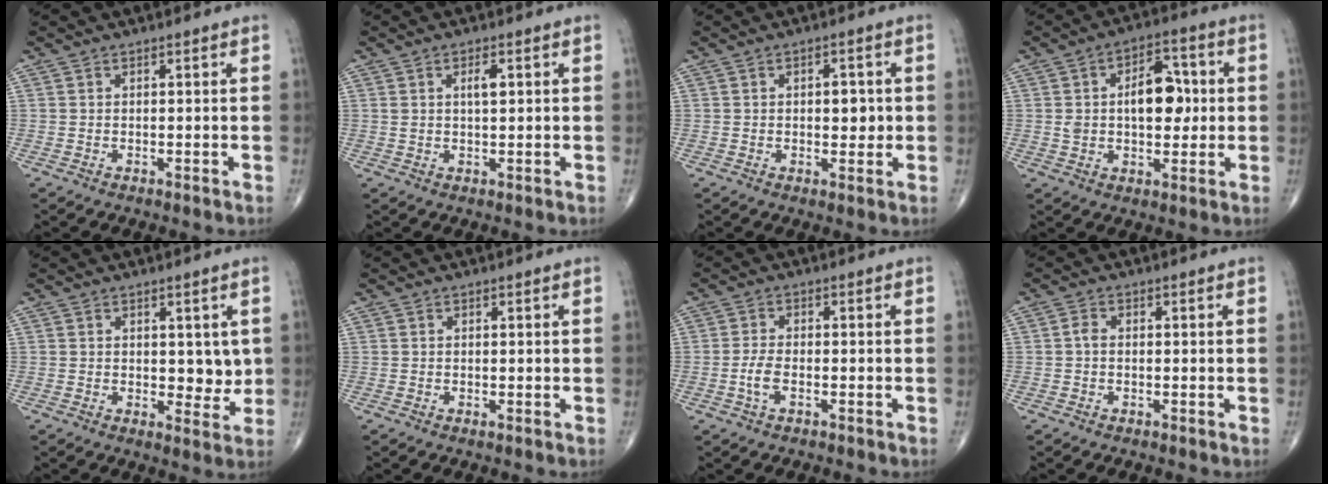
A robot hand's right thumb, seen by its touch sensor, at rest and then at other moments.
{"total": 2.8, "force": [0.9, 1.0, 2.4], "torque": [-0.041, -0.002, 0.015]}
{"total": 3.9, "force": [0.3, 2.2, 3.2], "torque": [-0.031, 0.000, 0.004]}
{"total": 11.6, "force": [1.2, 6.7, 9.4], "torque": [-0.116, 0.015, 0.019]}
{"total": 4.7, "force": [0.9, 2.8, 3.7], "torque": [-0.023, -0.013, 0.014]}
{"total": 0.0}
{"total": 3.2, "force": [-1.1, 1.4, 2.6], "torque": [-0.061, 0.008, -0.022]}
{"total": 1.4, "force": [-0.2, 1.0, 1.0], "torque": [-0.015, 0.003, -0.007]}